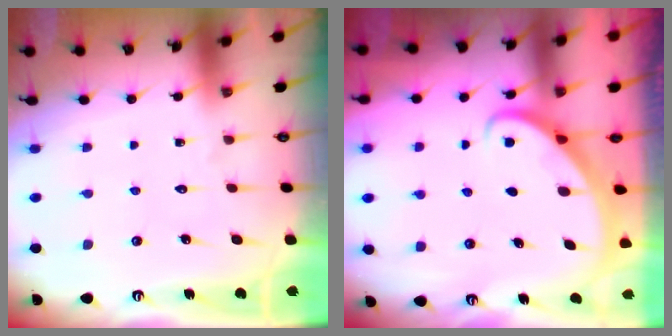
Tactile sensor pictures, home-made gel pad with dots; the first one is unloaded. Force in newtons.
{"total": 2.9, "press": 2.9, "slide": 0.2}